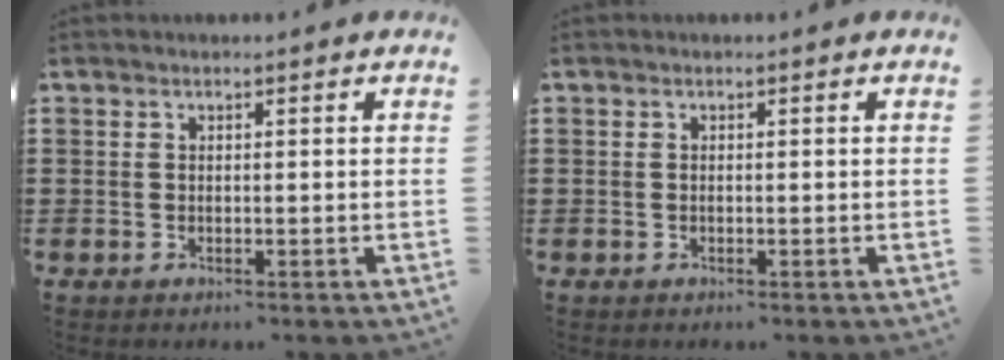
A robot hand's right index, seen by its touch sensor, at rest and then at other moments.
{"total": 0.0}